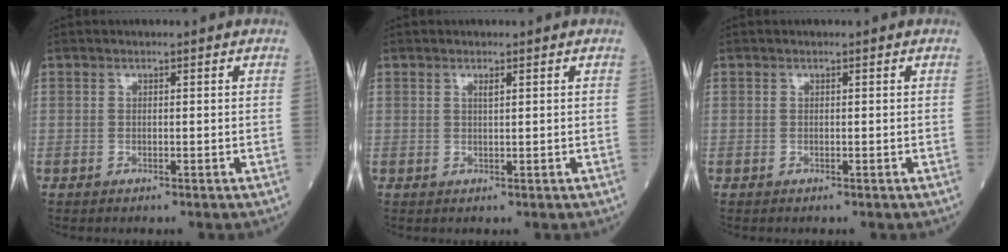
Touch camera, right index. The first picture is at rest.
{"total": 0.8, "force": [0.5, 0.0, 0.7], "torque": [-0.016, -0.002, 0.008]}
{"total": 0.0}